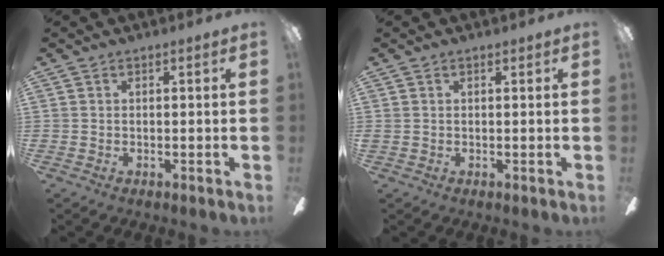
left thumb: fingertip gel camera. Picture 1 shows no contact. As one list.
[{"total": 0.6, "force": [0.3, 0.4, 0.1], "torque": [-0.003, 0.004, 0.005]}]